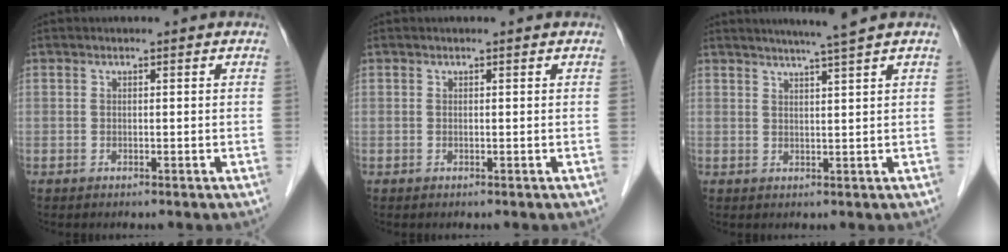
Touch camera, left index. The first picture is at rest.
{"total": 0.0}
{"total": 4.3, "force": [3.4, -1.3, 2.3], "torque": [-0.037, -0.004, 0.057]}